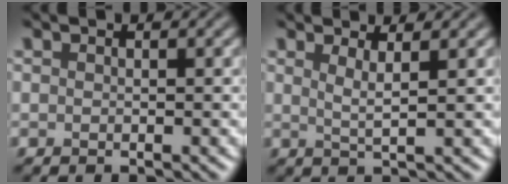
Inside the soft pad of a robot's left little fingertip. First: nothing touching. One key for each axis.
{"total": 2.1, "fx": 1.0, "fy": 0.5, "fz": 1.7, "tx": -0.027, "ty": -0.004, "tz": 0.014}